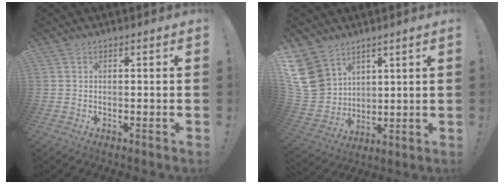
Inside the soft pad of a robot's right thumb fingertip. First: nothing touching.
{"total": 14.1, "force": [6.9, 11.1, 5.4], "torque": [-0.114, -0.041, 0.141]}